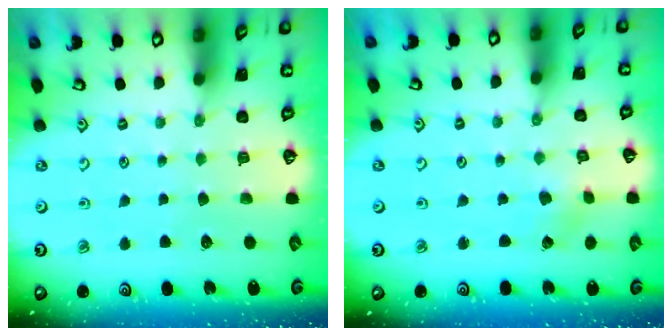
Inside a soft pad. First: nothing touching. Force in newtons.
{"total": 0.8, "press": 0.7, "slide": 0.2}